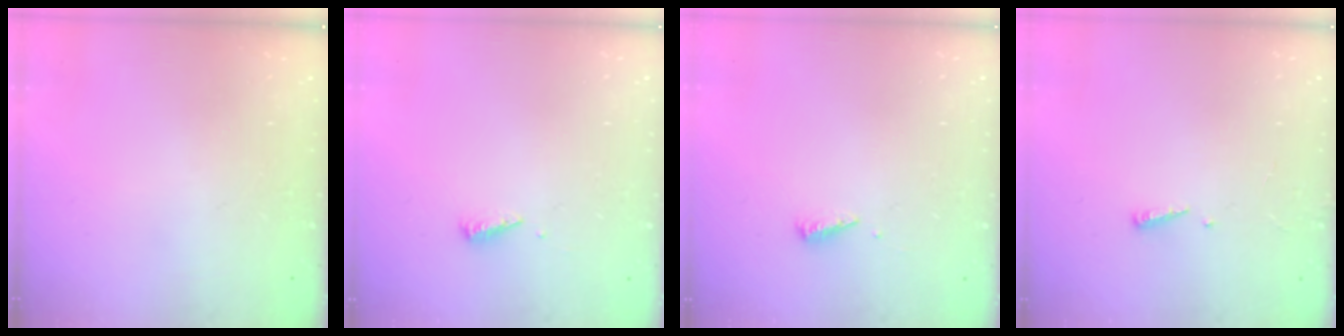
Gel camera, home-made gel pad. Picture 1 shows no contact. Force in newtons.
{"total": 2.5, "press": 2.5, "slide": 0.1}
{"total": 2.5, "press": 2.5, "slide": 0.1}
{"total": 2.4, "press": 2.4, "slide": 0.2}